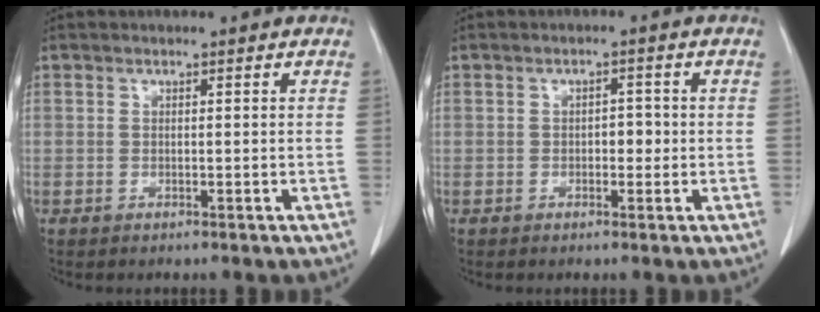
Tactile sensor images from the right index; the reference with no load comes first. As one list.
[{"total": 2.0, "force": [-0.3, 1.2, 1.6], "torque": [-0.018, 0.005, -0.004]}]